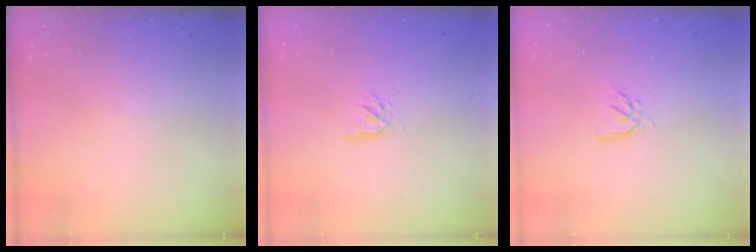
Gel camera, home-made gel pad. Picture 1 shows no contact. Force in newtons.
{"total": 2.2, "press": 2.2, "slide": 0.4}
{"total": 3.7, "press": 3.6, "slide": 0.7}